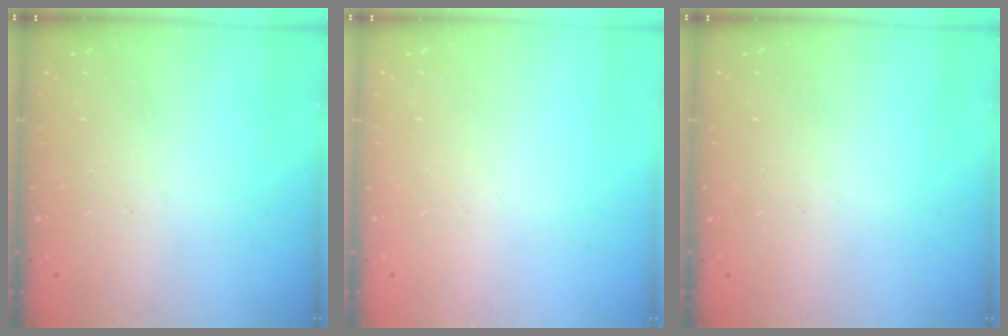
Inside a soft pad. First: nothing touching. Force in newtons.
{"total": 0.0}
{"total": 0.0}